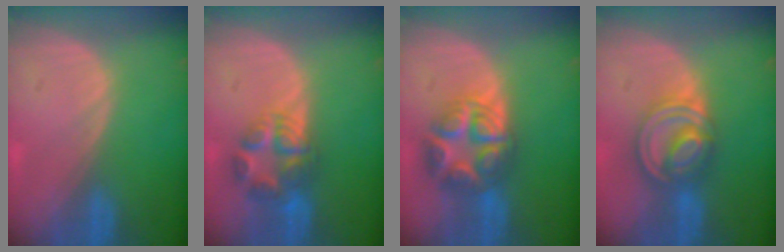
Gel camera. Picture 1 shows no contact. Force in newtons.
{"total": 6.7, "press": 6.4, "slide": 1.8}
{"total": 8.3, "press": 8.3, "slide": 0.4}
{"total": 8.3, "press": 7.1, "slide": 4.4}